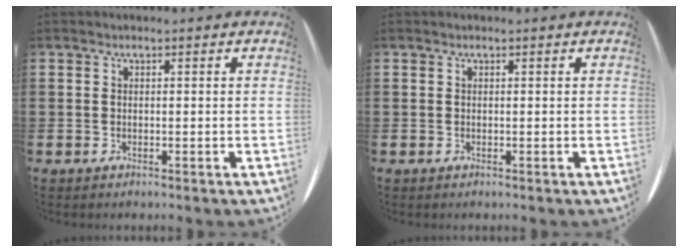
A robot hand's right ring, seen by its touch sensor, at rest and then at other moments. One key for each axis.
{"total": 0.0}